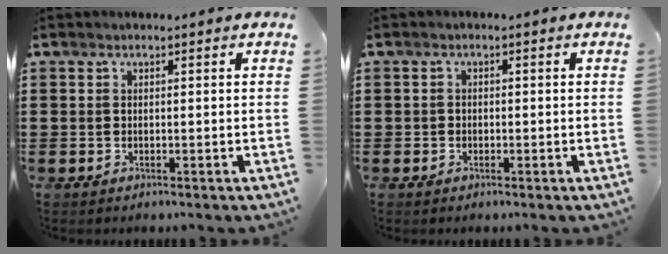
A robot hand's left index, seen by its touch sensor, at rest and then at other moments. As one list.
[{"total": 0.9, "force": [-0.4, 0.7, 0.1], "torque": [-0.005, 0.003, -0.010]}]